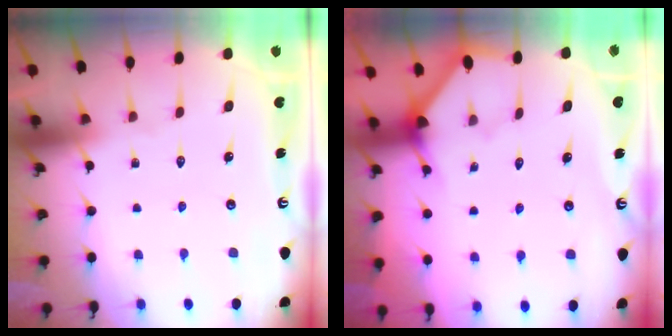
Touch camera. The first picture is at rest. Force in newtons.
{"total": 2.9, "press": 2.8, "slide": 0.4}